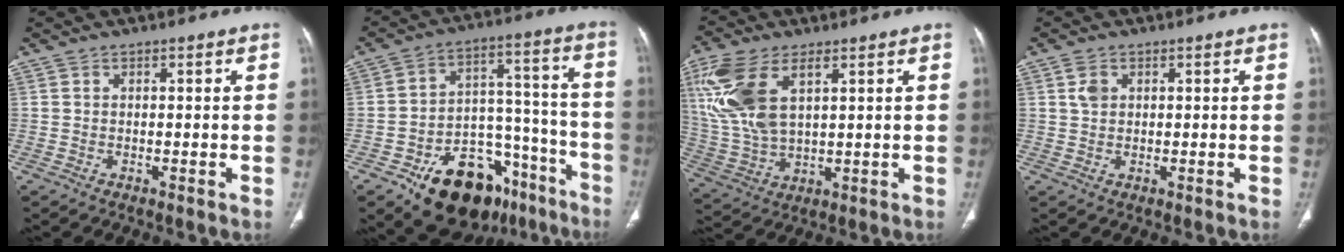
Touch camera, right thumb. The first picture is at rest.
{"total": 22.5, "force": [-13.2, 12.8, 13.0], "torque": [-0.145, 0.095, -0.195]}
{"total": 15.3, "force": [5.6, 7.6, 12.0], "torque": [-0.277, -0.009, 0.119]}
{"total": 2.4, "force": [0.9, 1.7, 1.5], "torque": [-0.027, 0.001, 0.021]}